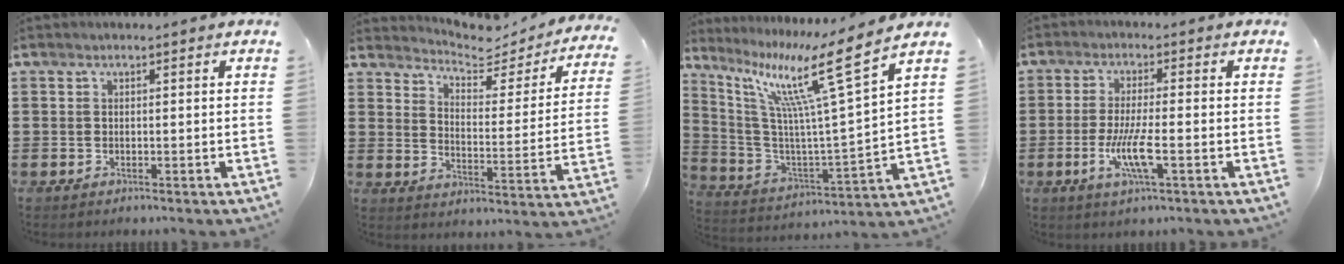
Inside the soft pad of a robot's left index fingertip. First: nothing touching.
{"total": 3.9, "force": [3.6, 1.1, 1.0], "torque": [-0.039, -0.033, 0.053]}
{"total": 13.8, "force": [8.5, 0.6, 10.9], "torque": [-0.232, -0.046, 0.124]}
{"total": 6.5, "force": [-2.1, 0.8, 6.1], "torque": [-0.122, -0.014, -0.042]}